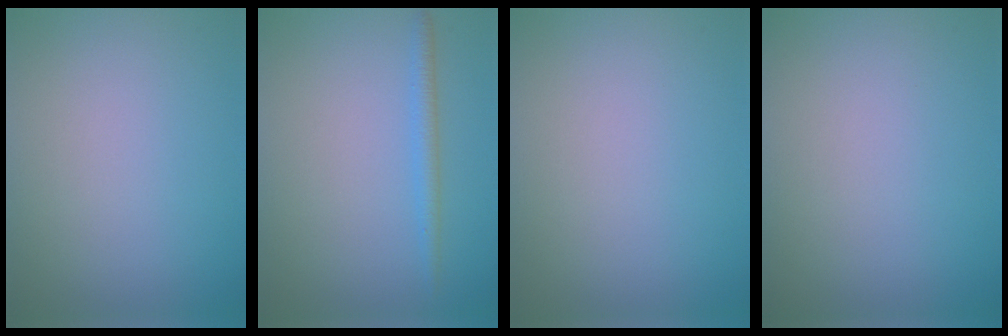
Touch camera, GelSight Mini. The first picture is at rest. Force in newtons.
{"total": 1.6, "press": 1.6, "slide": 0.1}
{"total": 0.0}
{"total": 0.0}